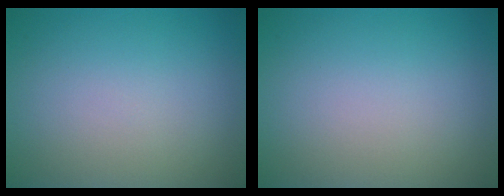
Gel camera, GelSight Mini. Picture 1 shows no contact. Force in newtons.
{"total": 0.0}